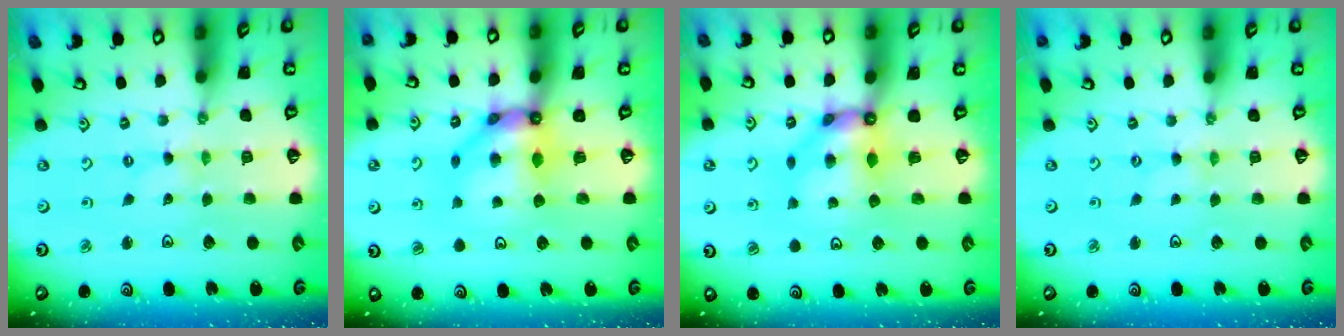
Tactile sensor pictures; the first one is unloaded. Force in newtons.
{"total": 10.3, "press": 10.2, "slide": 1.2}
{"total": 8.8, "press": 8.8, "slide": 0.7}
{"total": 0.0}